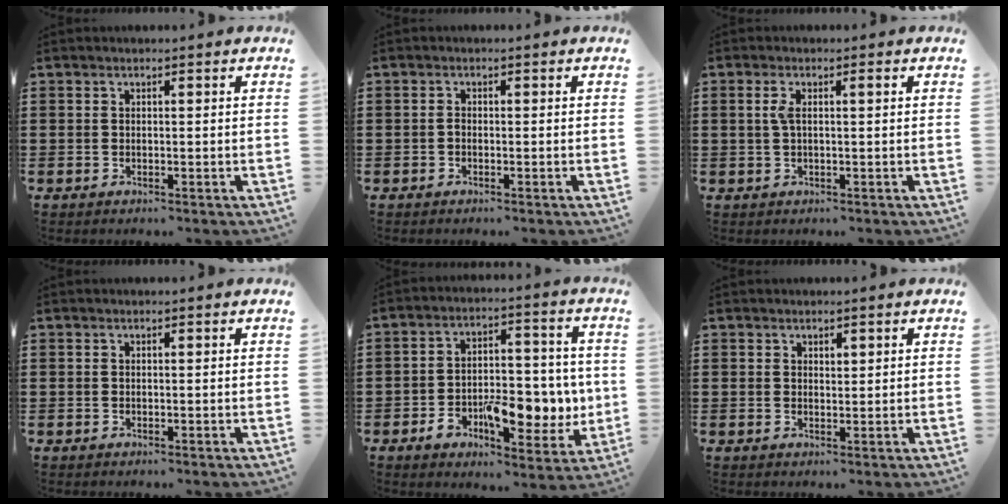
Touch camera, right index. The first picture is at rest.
{"total": 0.6, "force": [-0.4, 0.3, 0.4], "torque": [-0.011, -0.003, -0.007]}
{"total": 2.5, "force": [0.4, 0.5, 2.4], "torque": [-0.054, -0.002, 0.002]}
{"total": 0.0}
{"total": 11.3, "force": [-3.0, 6.4, 8.8], "torque": [-0.133, 0.009, -0.047]}
{"total": 1.1, "force": [0.9, 0.6, 0.3], "torque": [-0.006, 0.003, 0.017]}